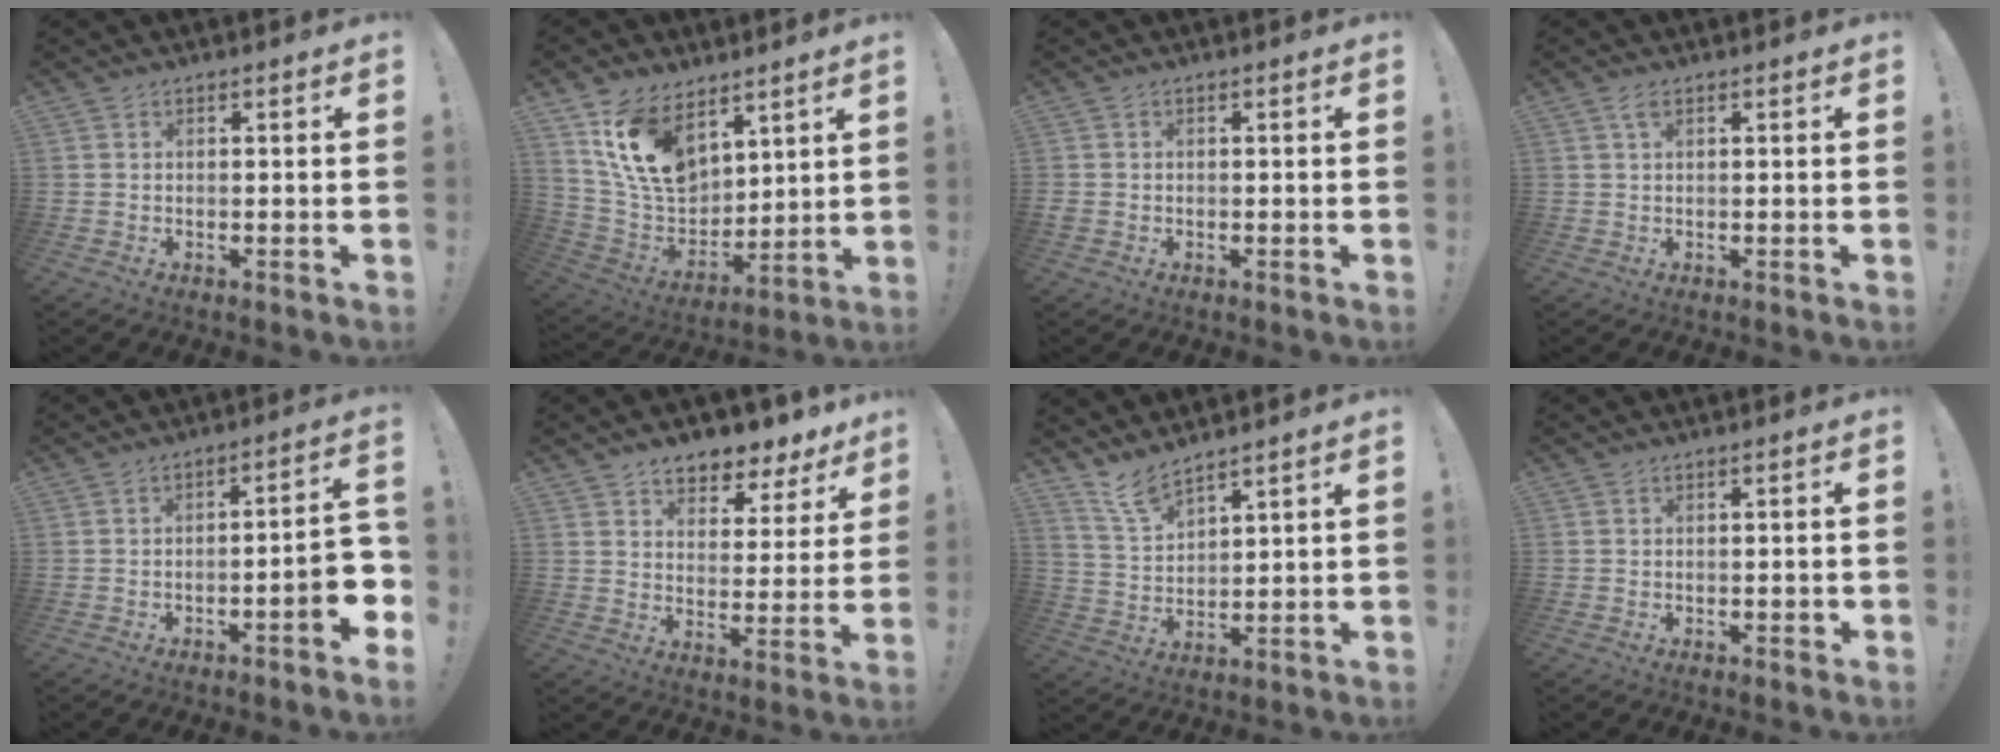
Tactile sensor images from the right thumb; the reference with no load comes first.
{"total": 16.4, "force": [9.0, 10.6, 8.6], "torque": [-0.157, -0.044, 0.178]}
{"total": 1.3, "force": [-0.4, 1.1, 0.5], "torque": [-0.016, 0.005, -0.006]}
{"total": 2.0, "force": [1.0, 0.7, 1.6], "torque": [-0.030, 0.000, 0.016]}
{"total": 8.2, "force": [-3.1, 1.1, 7.5], "torque": [-0.102, 0.004, -0.052]}
{"total": 7.1, "force": [5.9, 3.5, 1.7], "torque": [-0.021, -0.057, 0.108]}
{"total": 7.4, "force": [6.5, 1.5, 3.3], "torque": [-0.077, -0.034, 0.121]}
{"total": 1.2, "force": [-0.7, 0.3, 1.0], "torque": [-0.014, 0.003, -0.011]}